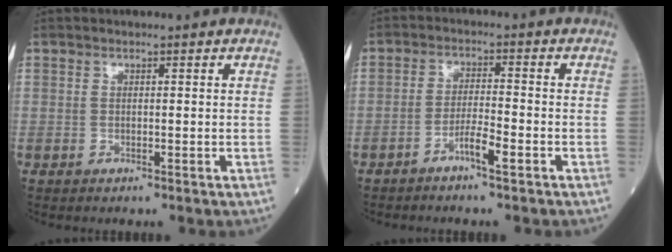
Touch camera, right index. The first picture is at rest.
{"total": 3.7, "force": [-2.4, 0.1, 2.8], "torque": [-0.051, 0.003, -0.046]}